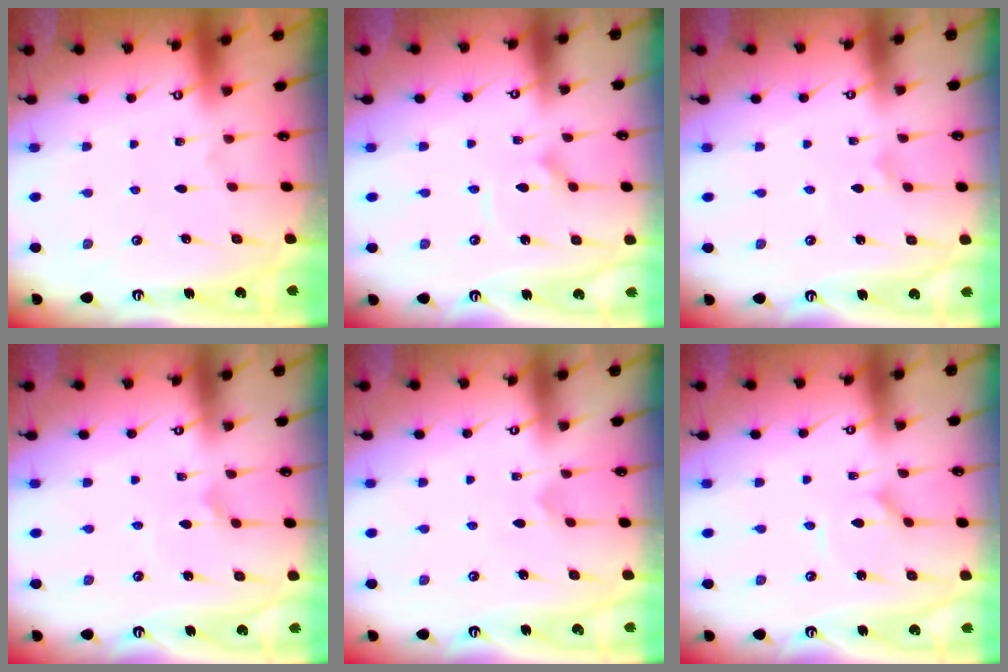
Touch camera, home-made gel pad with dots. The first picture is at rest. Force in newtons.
{"total": 2.8, "press": 2.8, "slide": 0.4}
{"total": 2.3, "press": 2.3, "slide": 0.0}
{"total": 3.0, "press": 3.0, "slide": 0.3}
{"total": 2.3, "press": 2.3, "slide": 0.2}
{"total": 1.8, "press": 1.8, "slide": 0.3}